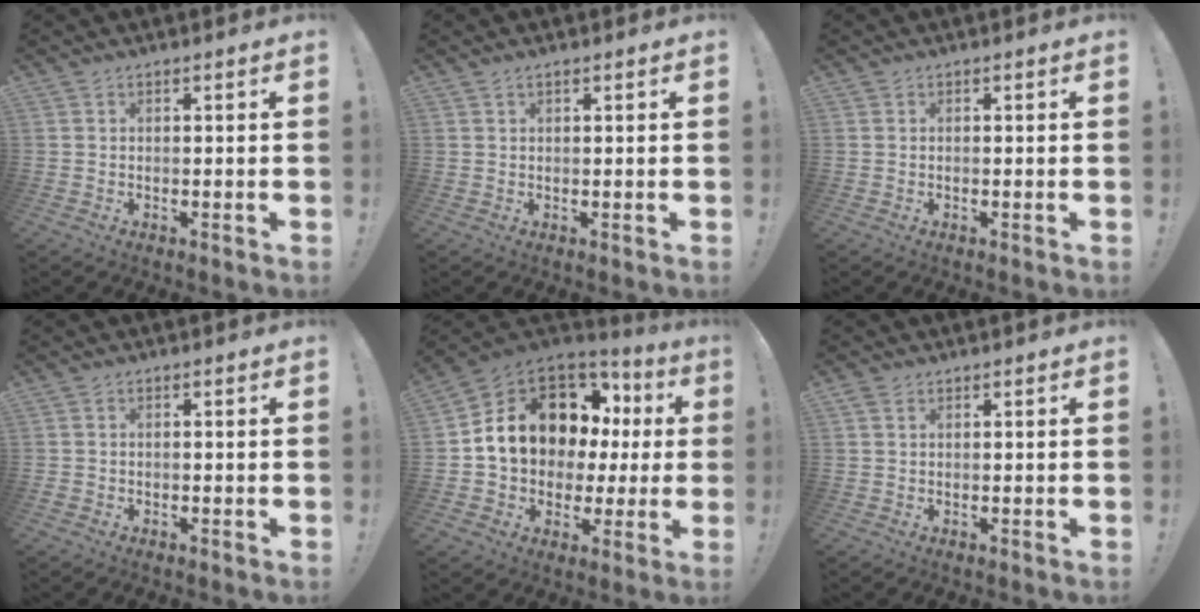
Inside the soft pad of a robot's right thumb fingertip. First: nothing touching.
{"total": 0.8, "force": [0.6, 0.3, 0.4], "torque": [-0.012, 0.000, 0.011]}
{"total": 0.0}
{"total": 0.8, "force": [-0.6, 0.4, 0.3], "torque": [-0.004, 0.002, -0.012]}
{"total": 16.1, "force": [5.4, 11.9, 9.4], "torque": [-0.145, -0.030, 0.120]}
{"total": 1.3, "force": [0.8, 0.7, 0.7], "torque": [-0.016, 0.001, 0.016]}